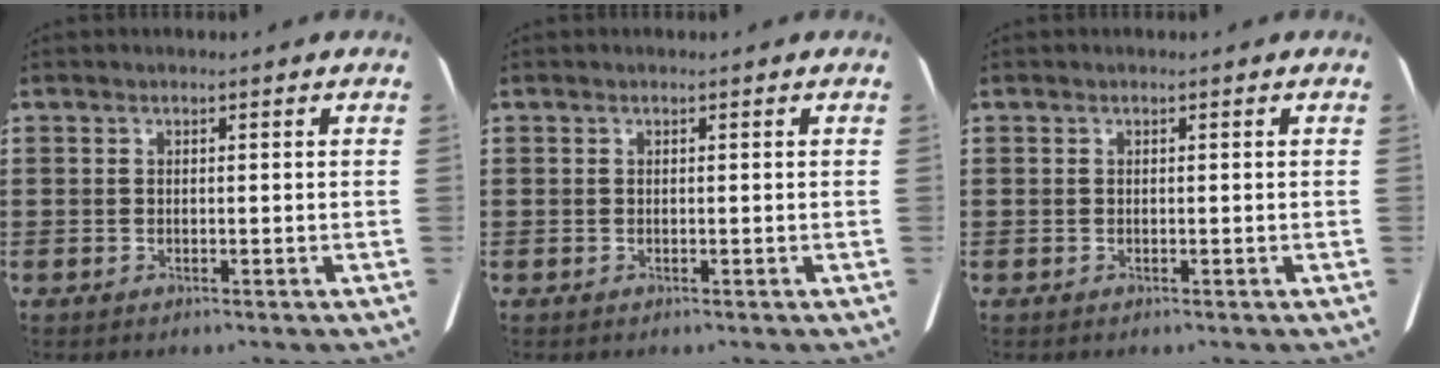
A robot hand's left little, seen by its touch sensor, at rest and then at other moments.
{"total": 0.0}
{"total": 0.0}